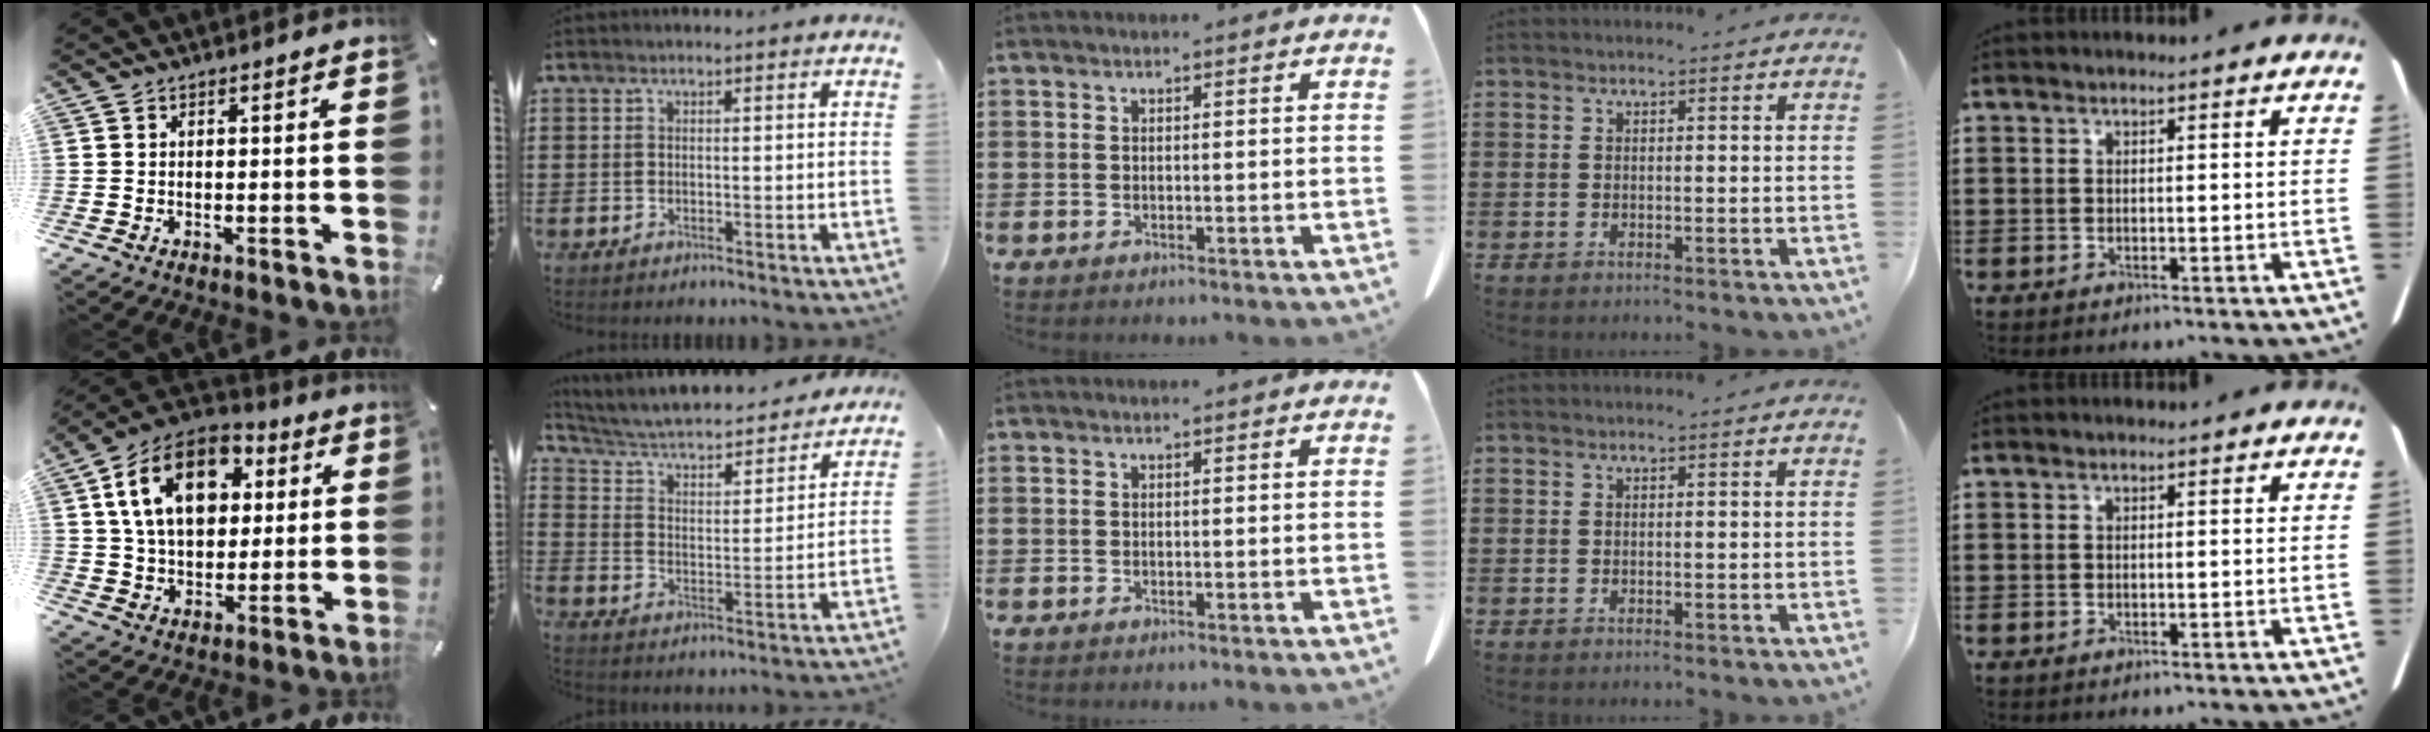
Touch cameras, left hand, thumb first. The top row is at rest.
{"thumb": {"total": 17.3, "force": [5.4, 12.1, 11.2], "torque": [-0.211, 0.001, 0.095]}, "index": {"total": 4.0, "force": [3.6, 0.7, 1.6], "torque": [-0.050, -0.035, 0.052]}}